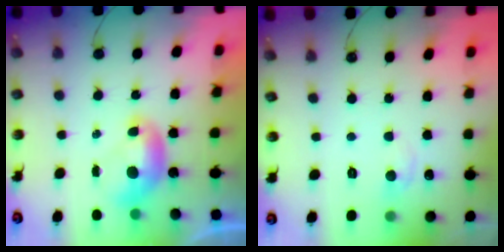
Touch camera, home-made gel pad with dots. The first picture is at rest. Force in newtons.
{"total": 0.7, "press": 0.2, "slide": 0.7}